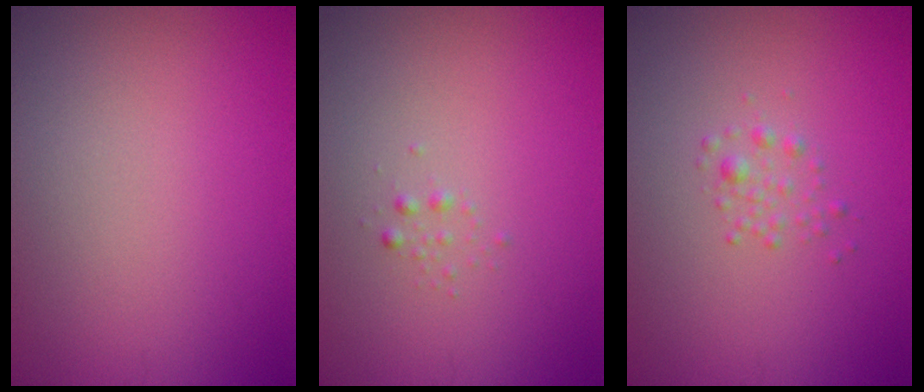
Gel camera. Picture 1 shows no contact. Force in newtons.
{"total": 0.6, "press": 0.6, "slide": 0.0}
{"total": 1.1, "press": 1.1, "slide": 0.0}